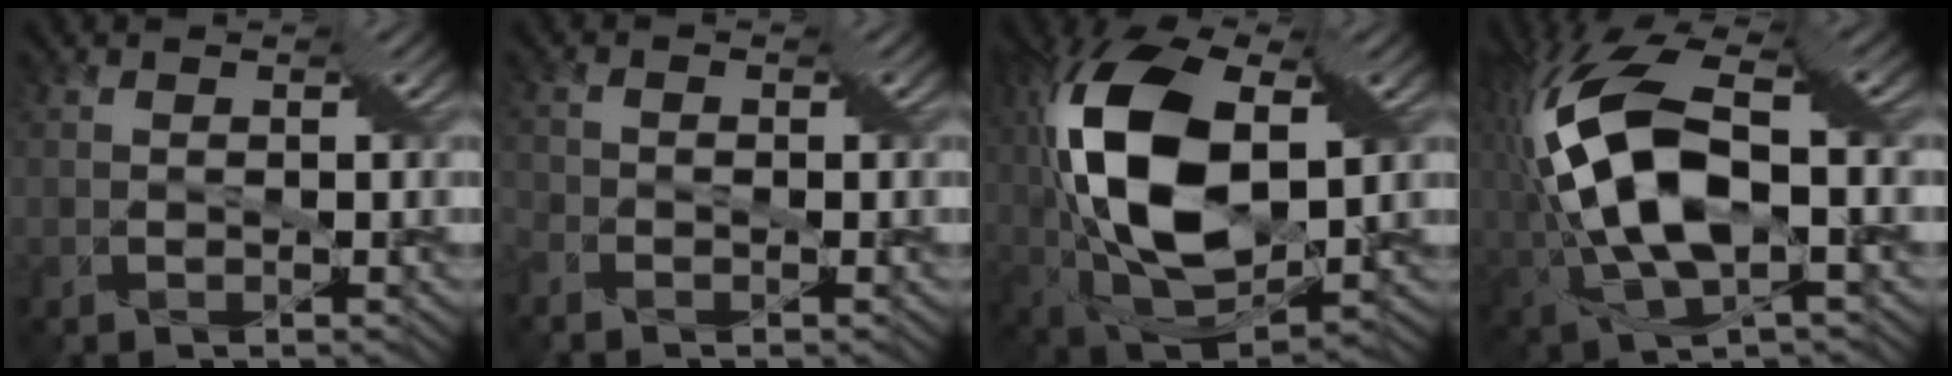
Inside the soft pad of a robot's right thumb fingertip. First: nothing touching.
{"total": 2.7, "force": [-1.9, 1.2, 1.4], "torque": [-0.027, -0.005, -0.040]}
{"total": 17.3, "force": [2.5, 8.8, 14.7], "torque": [-0.316, 0.014, 0.037]}
{"total": 15.5, "force": [1.1, 7.1, 13.8], "torque": [-0.322, 0.002, 0.013]}